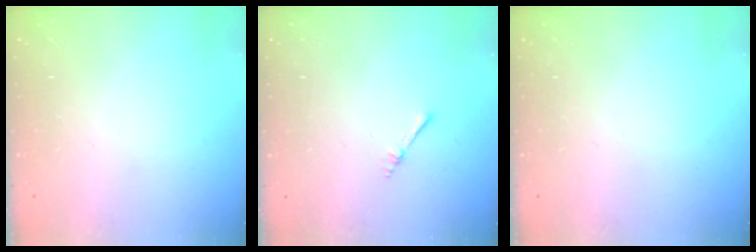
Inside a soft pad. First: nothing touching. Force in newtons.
{"total": 2.2, "press": 2.1, "slide": 0.3}
{"total": 0.0}